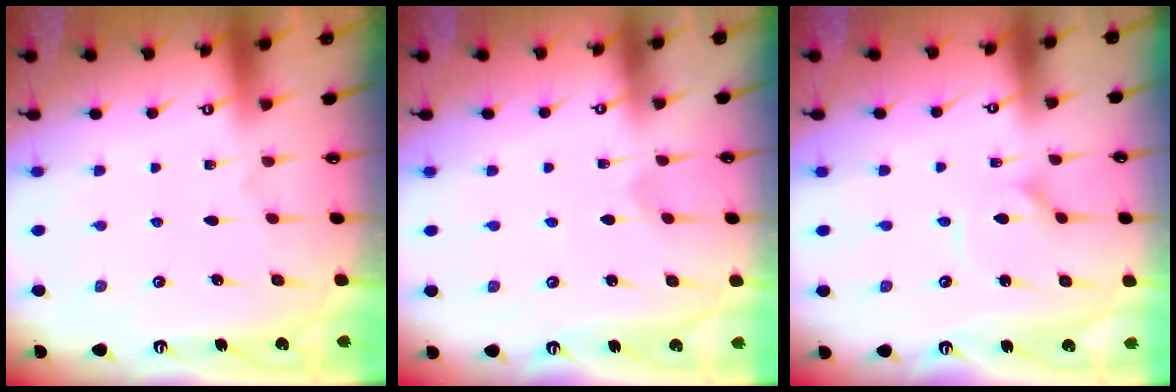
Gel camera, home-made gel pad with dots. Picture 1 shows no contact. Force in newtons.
{"total": 1.2, "press": 1.1, "slide": 0.1}
{"total": 1.9, "press": 1.9, "slide": 0.2}